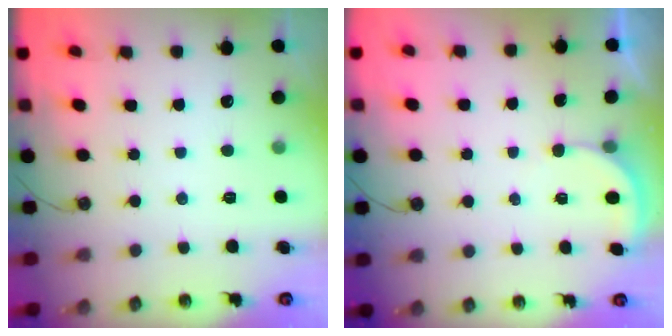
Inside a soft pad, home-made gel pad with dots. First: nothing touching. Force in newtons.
{"total": 2.3, "press": 2.3, "slide": 0.2}